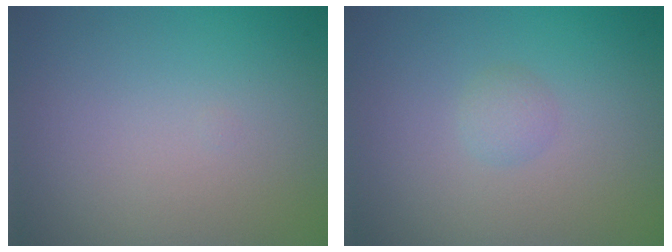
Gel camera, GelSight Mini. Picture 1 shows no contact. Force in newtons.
{"total": 1.1, "press": 1.1, "slide": 0.1}